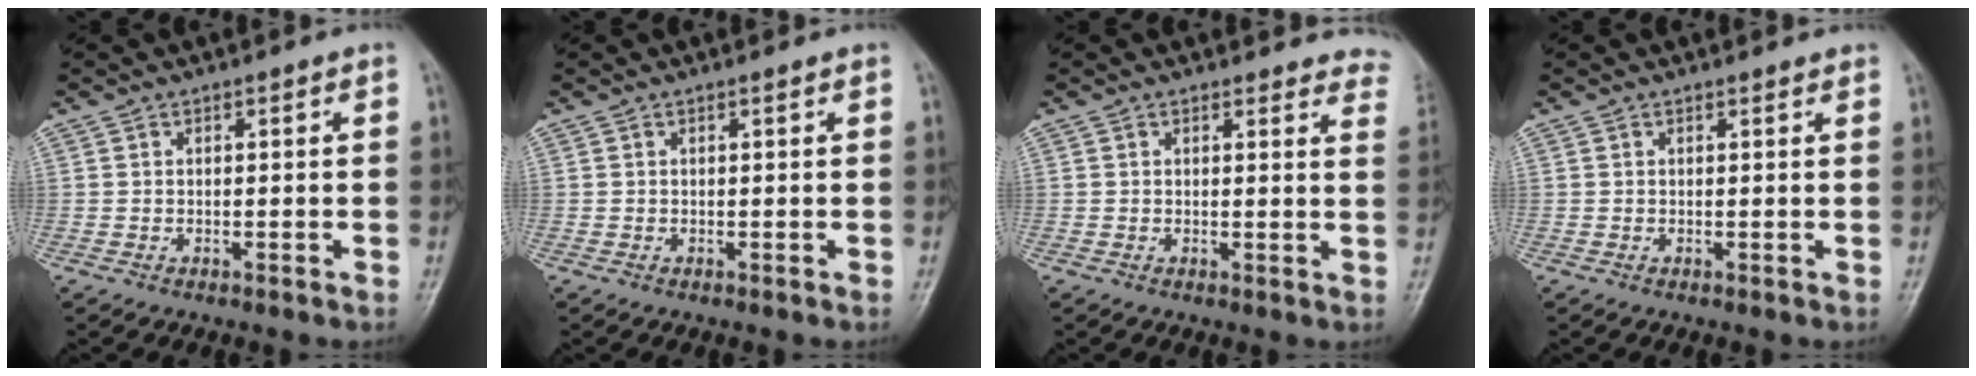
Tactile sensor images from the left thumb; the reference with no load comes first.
{"total": 0.0}
{"total": 9.1, "force": [8.7, 2.5, 0.6], "torque": [0.045, -0.050, 0.058]}
{"total": 0.7, "force": [0.7, 0.1, 0.2], "torque": [-0.004, -0.002, 0.008]}